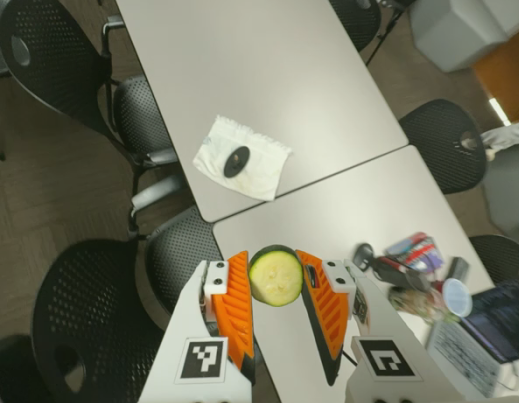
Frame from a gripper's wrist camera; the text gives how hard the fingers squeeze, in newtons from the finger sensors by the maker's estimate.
{"total": 8.9, "left": 8.9, "right": 8.9}